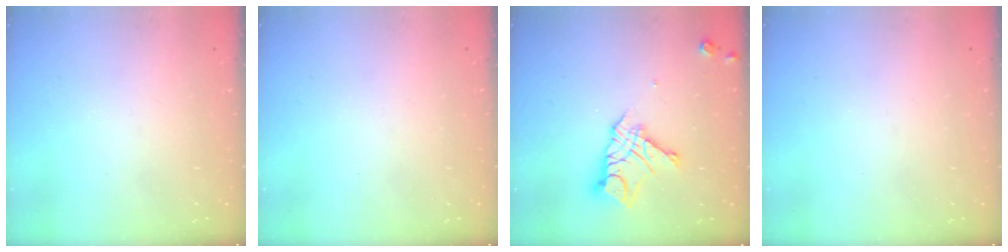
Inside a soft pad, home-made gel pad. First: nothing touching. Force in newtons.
{"total": 0.0}
{"total": 12.3, "press": 12.2, "slide": 1.1}
{"total": 0.0}